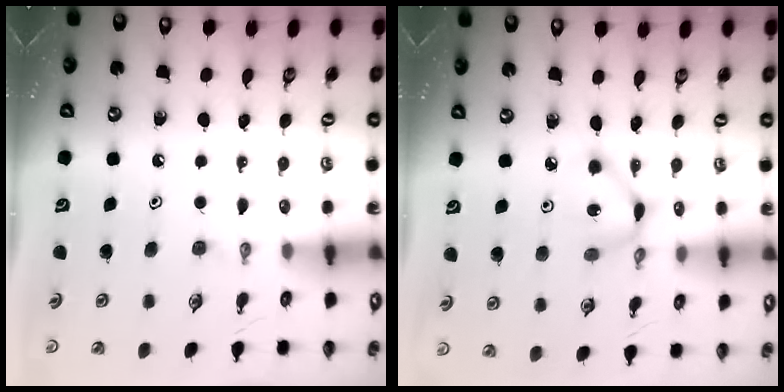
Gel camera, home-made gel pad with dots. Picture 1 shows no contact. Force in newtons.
{"total": 3.9, "press": 3.9, "slide": 0.2}